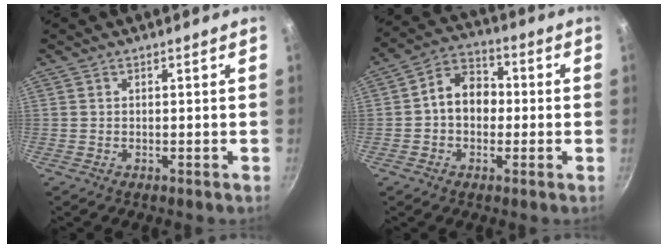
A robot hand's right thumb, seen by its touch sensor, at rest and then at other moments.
{"total": 9.3, "force": [-0.3, 7.2, 5.9], "torque": [-0.055, 0.028, -0.021]}